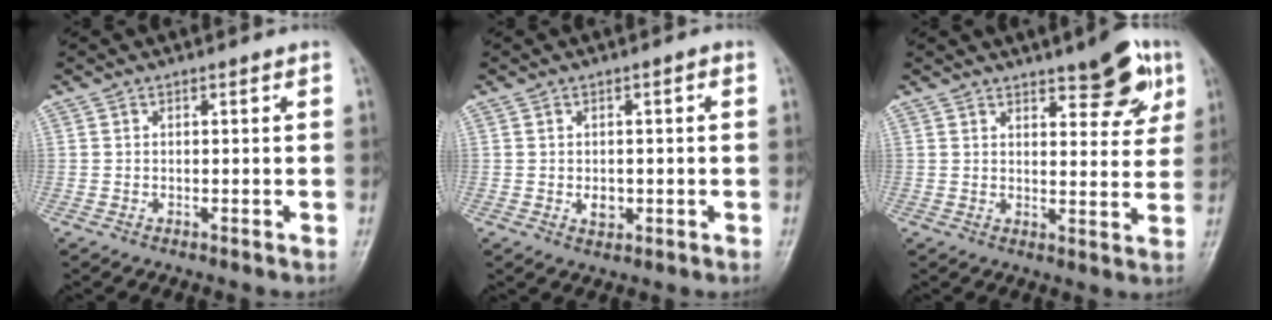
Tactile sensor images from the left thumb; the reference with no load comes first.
{"total": 3.5, "force": [-0.5, 2.5, 2.4], "torque": [-0.022, 0.000, -0.006]}
{"total": 9.6, "force": [5.6, 3.7, 6.9], "torque": [-0.059, -0.026, 0.074]}